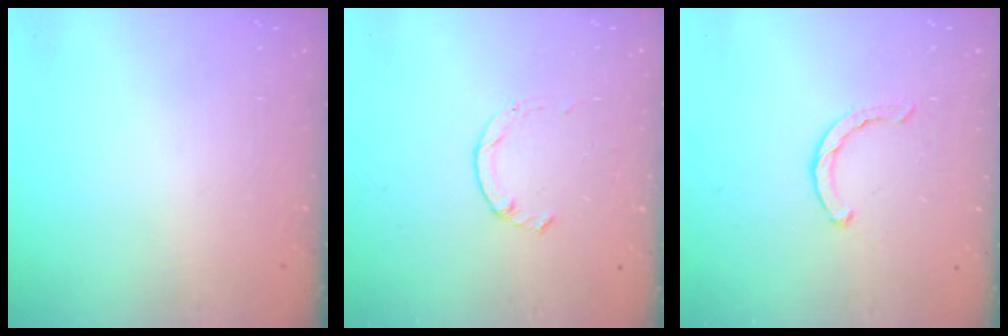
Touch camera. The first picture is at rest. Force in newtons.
{"total": 1.0, "press": 1.0, "slide": 0.3}
{"total": 2.7, "press": 2.7, "slide": 0.4}